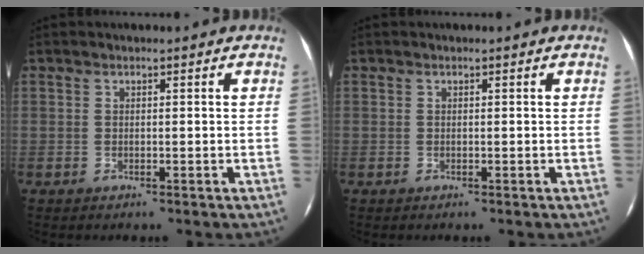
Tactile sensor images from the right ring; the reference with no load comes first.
{"total": 0.0}